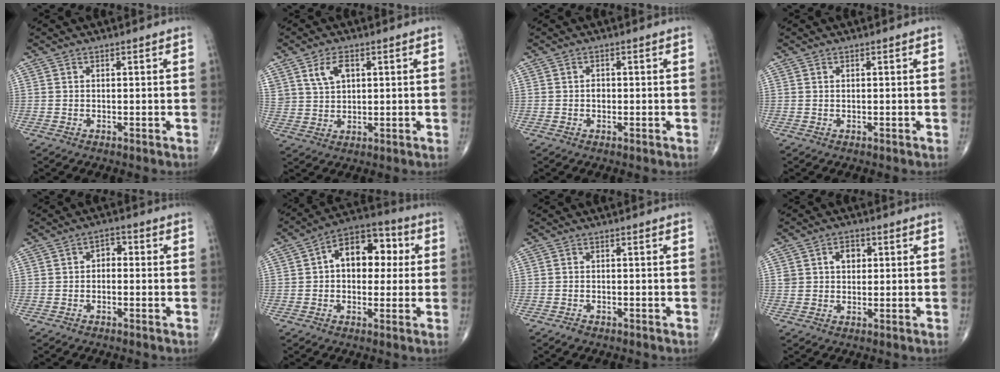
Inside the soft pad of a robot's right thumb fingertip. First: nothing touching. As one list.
[{"total": 5.6, "force": [2.5, 3.4, 3.7], "torque": [-0.060, -0.009, 0.052]}, {"total": 1.2, "force": [-0.1, 0.9, 0.8], "torque": [-0.010, 0.002, -0.003]}, {"total": 0.0}, {"total": 2.9, "force": [-0.2, 2.1, 2.0], "torque": [-0.013, 0.014, -0.016]}, {"total": 12.8, "force": [2.1, 8.3, 9.5], "torque": [-0.103, 0.030, 0.019]}, {"total": 1.2, "force": [-0.9, 0.7, 0.3], "torque": [-0.009, 0.003, -0.015]}, {"total": 4.4, "force": [1.2, 3.3, 2.6], "torque": [-0.022, 0.002, 0.018]}]